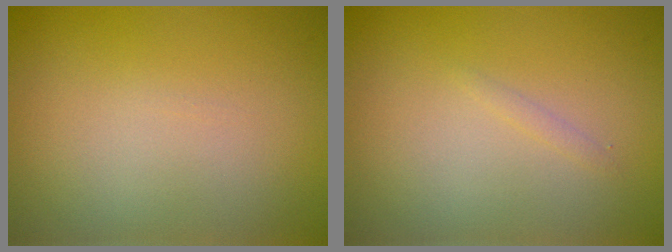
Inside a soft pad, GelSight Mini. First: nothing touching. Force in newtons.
{"total": 0.6, "press": 0.6, "slide": 0.0}